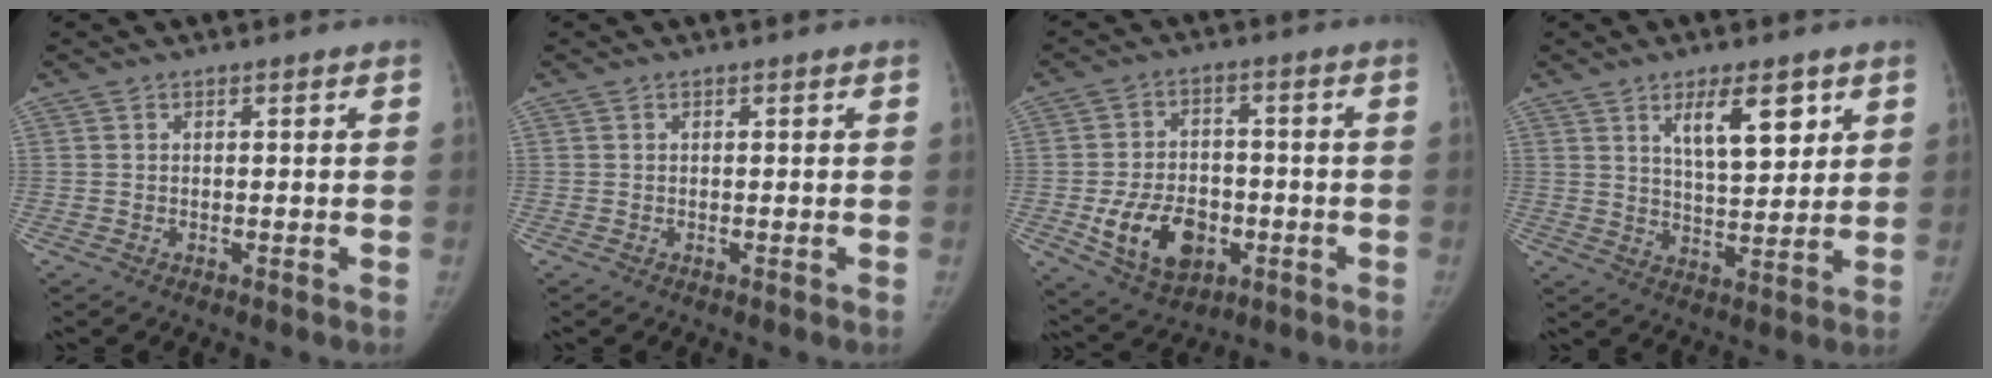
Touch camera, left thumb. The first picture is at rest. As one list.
[{"total": 0.0}, {"total": 12.7, "force": [-3.8, 9.0, 8.2], "torque": [-0.114, 0.014, -0.054]}, {"total": 10.2, "force": [4.9, 4.0, 7.9], "torque": [-0.103, -0.034, 0.085]}]